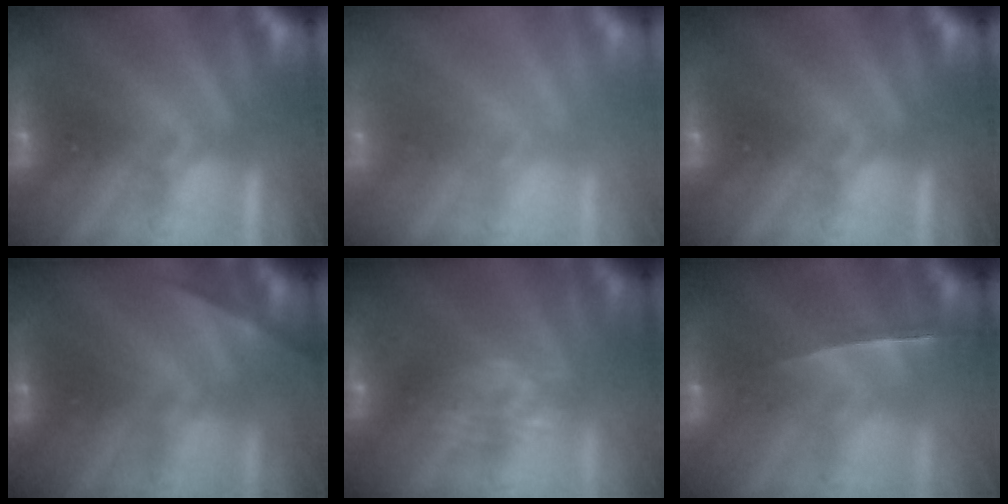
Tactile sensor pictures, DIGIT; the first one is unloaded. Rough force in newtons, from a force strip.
{"total": 2.9}
{"total": 0.0}
{"total": 2.1}
{"total": 6.0}
{"total": 1.7}